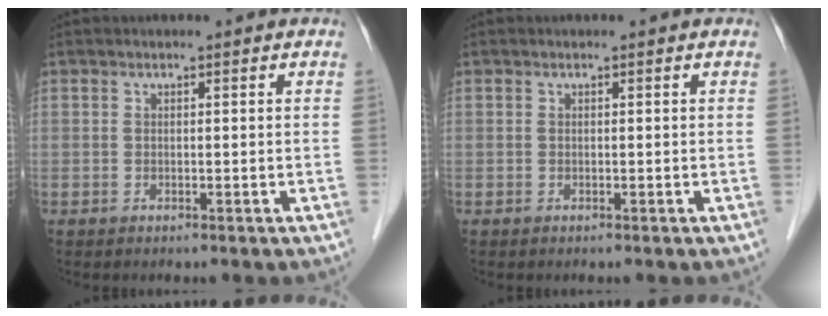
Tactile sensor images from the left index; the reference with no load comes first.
{"total": 0.0}